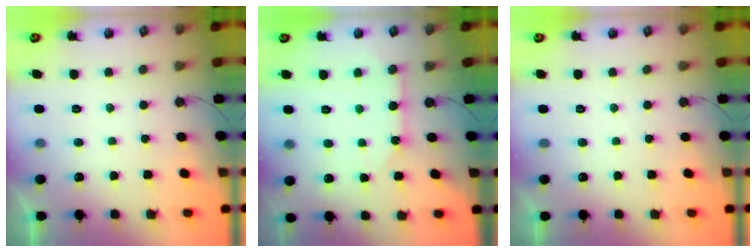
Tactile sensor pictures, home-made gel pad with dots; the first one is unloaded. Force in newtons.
{"total": 7.7, "press": 7.6, "slide": 0.4}
{"total": 0.0}